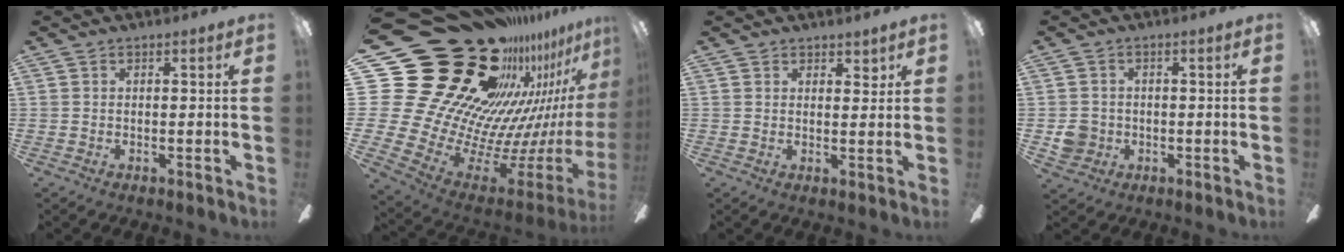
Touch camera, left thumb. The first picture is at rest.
{"total": 43.6, "force": [23.4, 24.7, 27.4], "torque": [-0.375, -0.266, 0.540]}
{"total": 2.9, "force": [2.3, 1.6, 0.5], "torque": [0.002, -0.007, 0.040]}
{"total": 5.0, "force": [-0.8, 4.8, 1.3], "torque": [-0.018, 0.010, -0.013]}